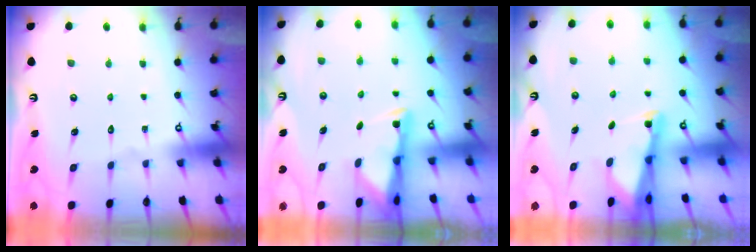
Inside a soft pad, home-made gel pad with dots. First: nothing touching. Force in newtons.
{"total": 3.0, "press": 2.9, "slide": 0.5}
{"total": 2.6, "press": 2.6, "slide": 0.3}